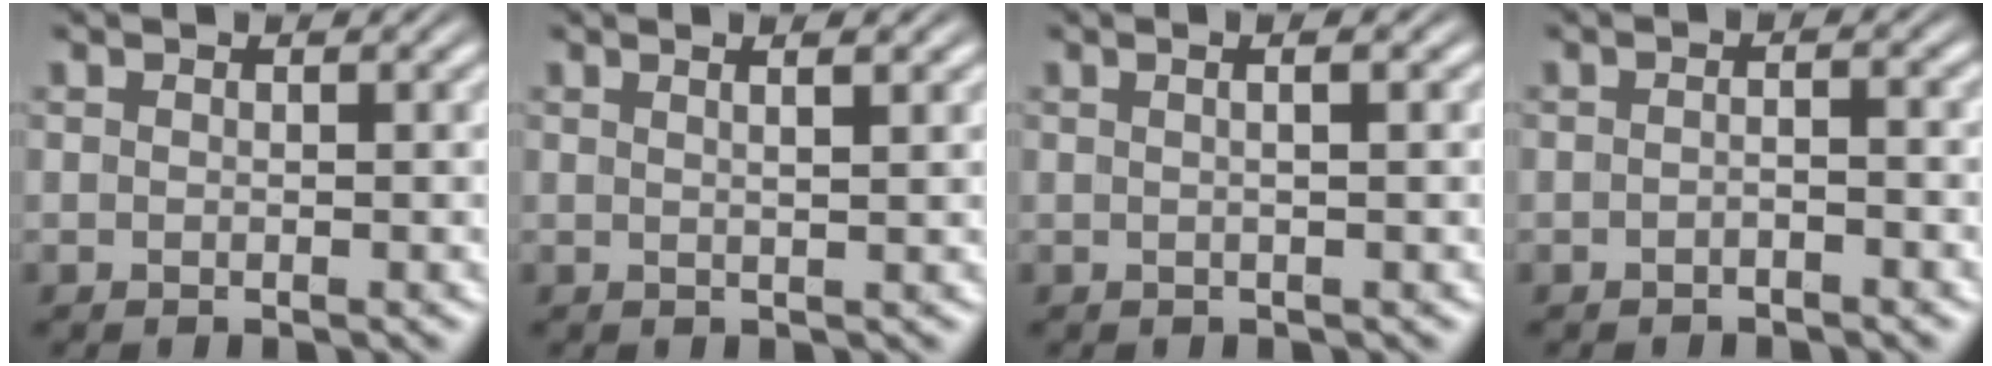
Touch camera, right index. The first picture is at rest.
{"total": 1.7, "force": [0.9, -0.3, 1.5], "torque": [-0.019, 0.002, 0.016]}
{"total": 1.7, "force": [0.2, -0.1, 1.6], "torque": [-0.020, 0.007, 0.000]}
{"total": 1.2, "force": [-1.0, 0.2, 0.7], "torque": [-0.008, 0.003, -0.022]}